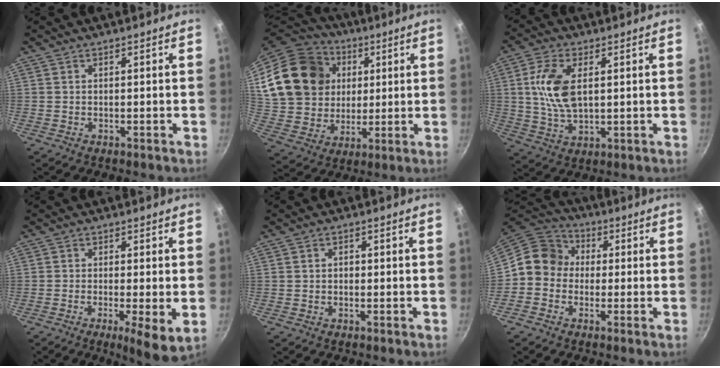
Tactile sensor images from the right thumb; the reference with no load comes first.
{"total": 24.1, "force": [6.1, 19.5, 12.9], "torque": [-0.222, 0.018, 0.123]}
{"total": 10.3, "force": [2.0, 5.5, 8.5], "torque": [-0.165, -0.004, 0.040]}
{"total": 7.1, "force": [-1.7, 1.3, 6.8], "torque": [-0.104, -0.007, -0.024]}
{"total": 1.1, "force": [-0.1, 0.9, 0.7], "torque": [-0.010, 0.005, -0.004]}
{"total": 9.4, "force": [-0.1, 8.5, 3.9], "torque": [-0.041, 0.027, -0.031]}